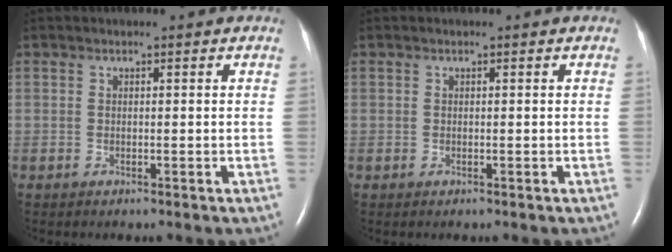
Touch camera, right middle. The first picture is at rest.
{"total": 0.0}